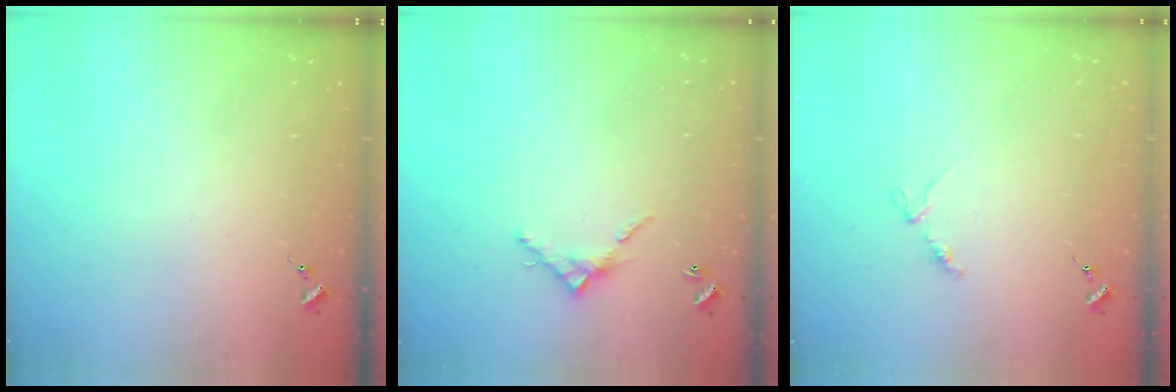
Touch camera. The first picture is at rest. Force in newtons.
{"total": 6.3, "press": 6.3, "slide": 0.5}
{"total": 3.4, "press": 3.4, "slide": 0.5}